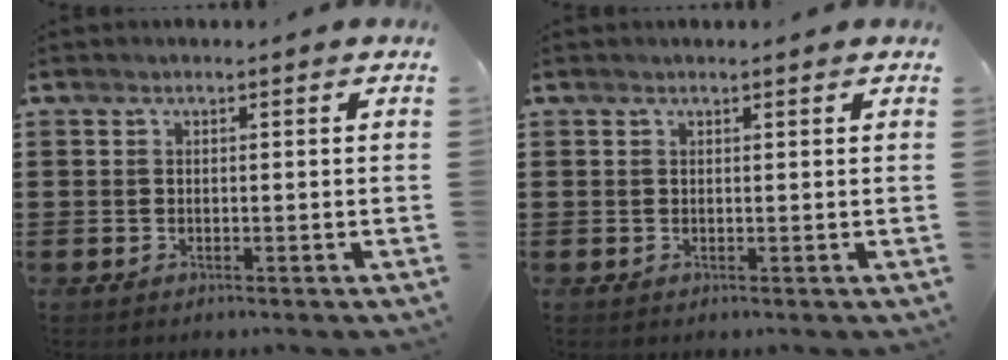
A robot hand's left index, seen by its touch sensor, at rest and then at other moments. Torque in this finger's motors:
{"motor_torque": [-0.11, -0.08, 0.01, -0.01]}